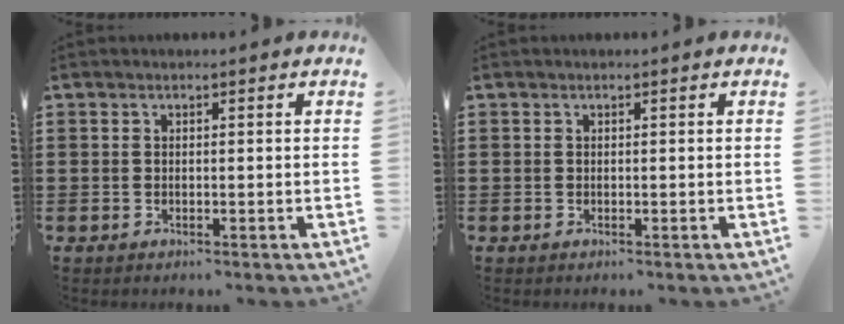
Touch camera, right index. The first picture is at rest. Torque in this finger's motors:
{"motor_torque": [-0.03, 0.00, 0.00, -0.01]}